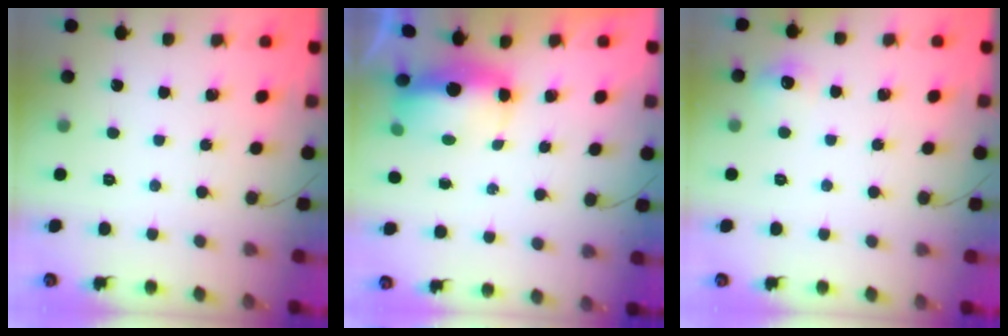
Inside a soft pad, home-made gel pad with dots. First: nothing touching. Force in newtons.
{"total": 12.6, "press": 7.9, "slide": 9.8}
{"total": 5.1, "press": 4.9, "slide": 1.2}